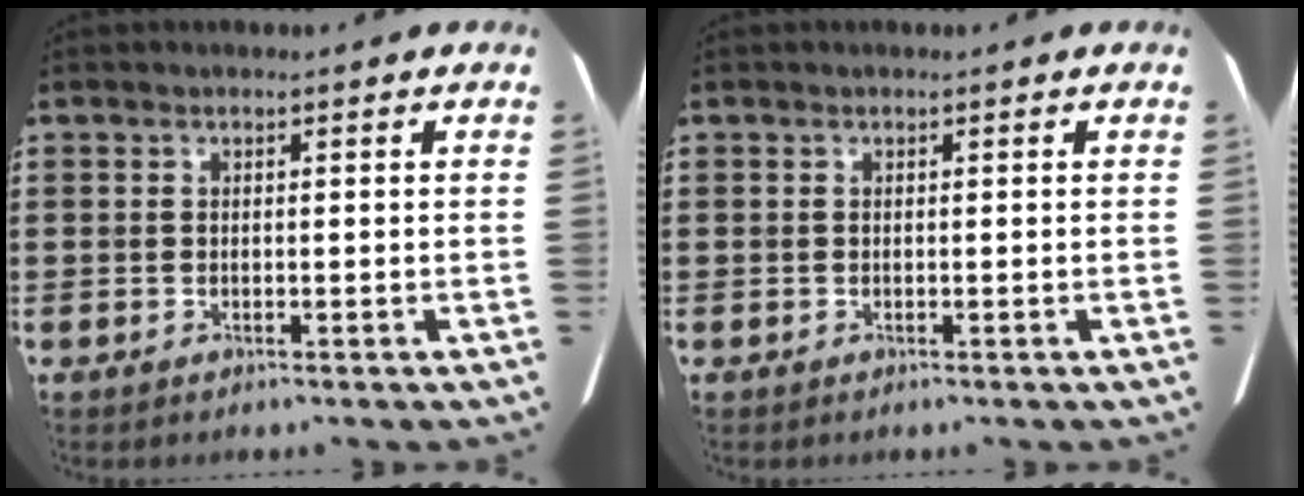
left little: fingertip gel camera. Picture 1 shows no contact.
{"total": 0.0}